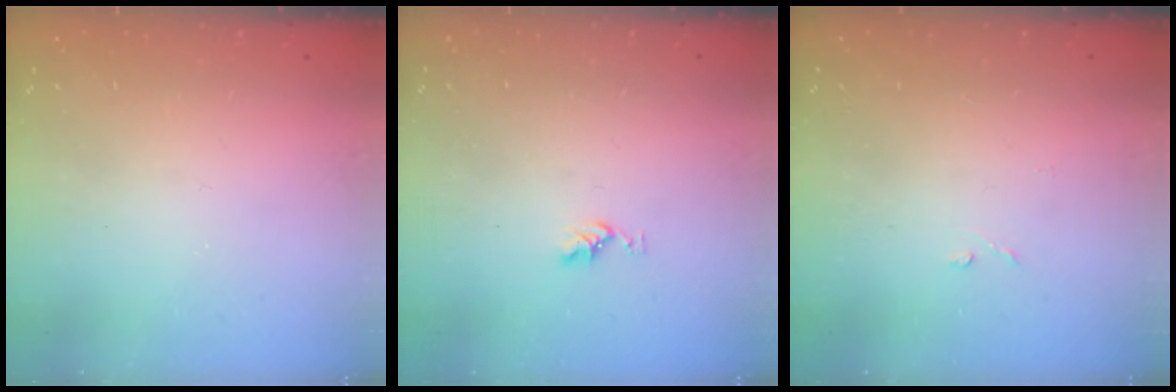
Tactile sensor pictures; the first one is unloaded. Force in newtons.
{"total": 2.4, "press": 2.4, "slide": 0.4}
{"total": 3.2, "press": 3.2, "slide": 0.4}